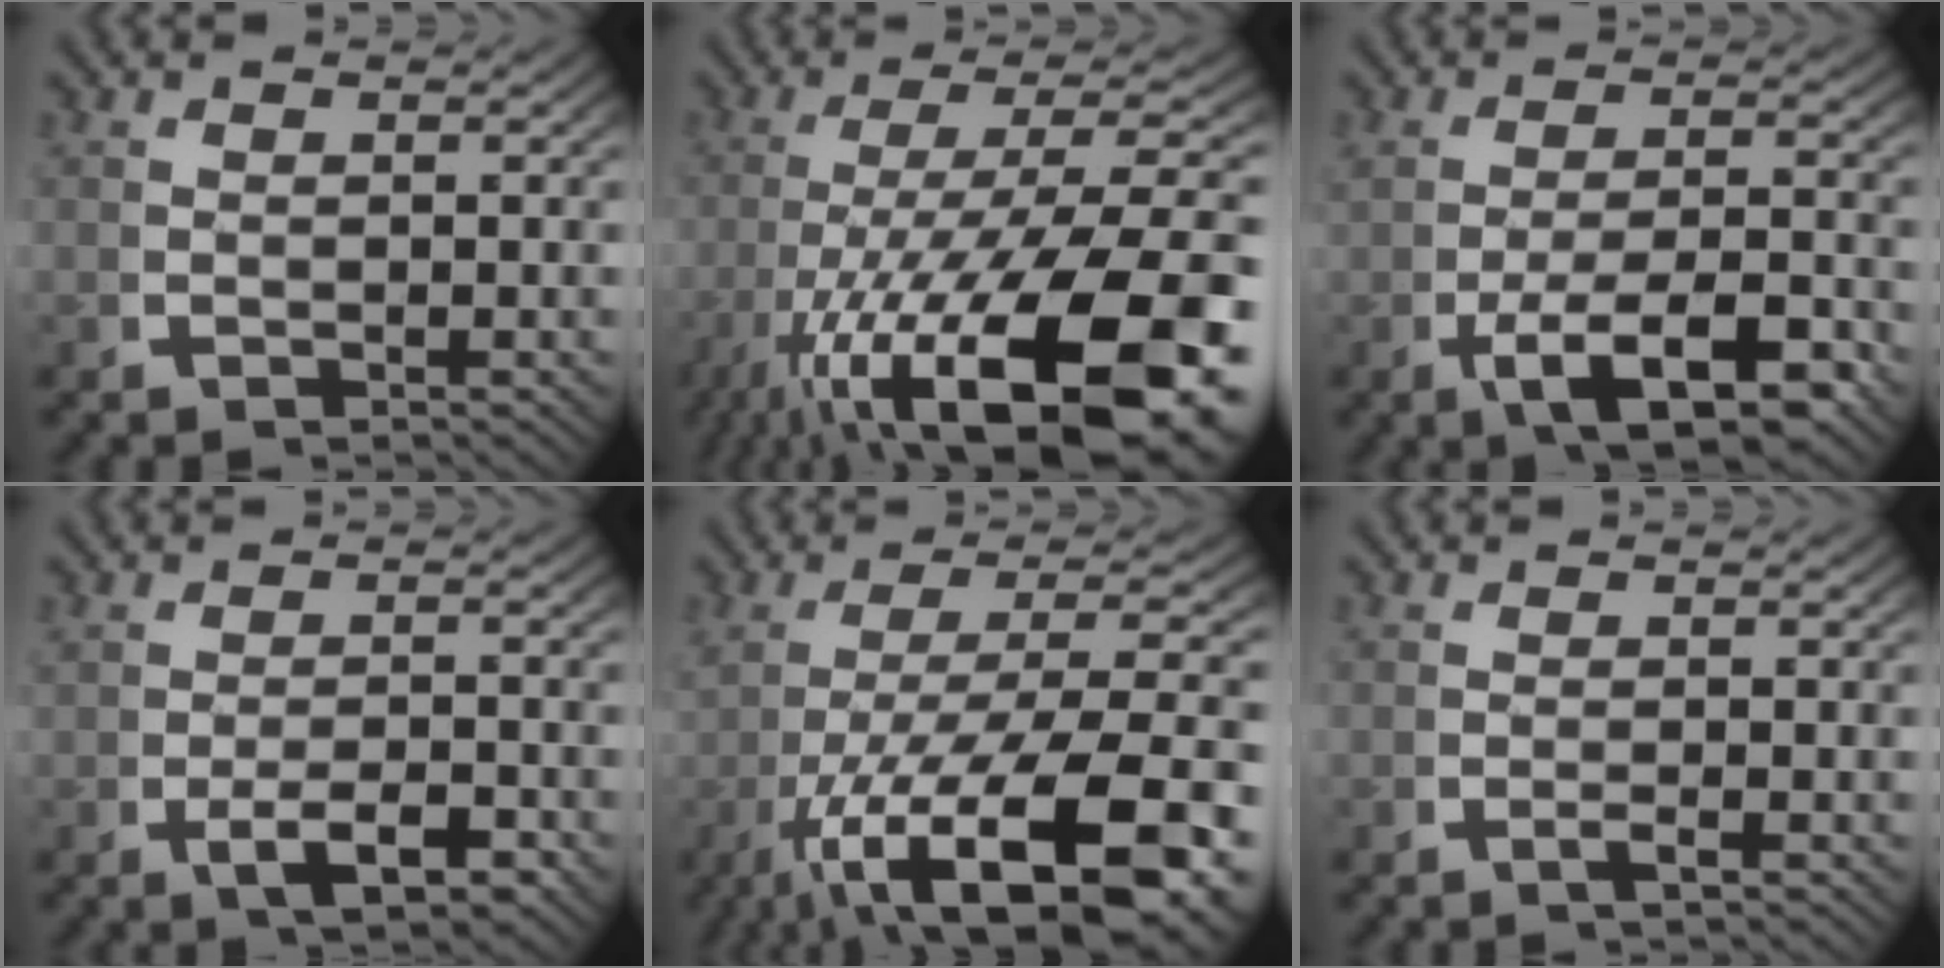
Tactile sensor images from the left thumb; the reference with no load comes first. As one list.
[{"total": 16.3, "force": [-5.4, 7.7, 13.3], "torque": [-0.258, -0.055, -0.045]}, {"total": 7.2, "force": [-2.3, 2.4, 6.4], "torque": [-0.117, -0.013, -0.021]}, {"total": 3.3, "force": [-0.9, 1.2, 3.0], "torque": [-0.049, 0.000, -0.013]}, {"total": 13.3, "force": [-4.0, 5.7, 11.3], "torque": [-0.217, -0.039, -0.029]}, {"total": 1.5, "force": [-0.4, -0.2, 1.4], "torque": [-0.018, 0.006, -0.011]}]